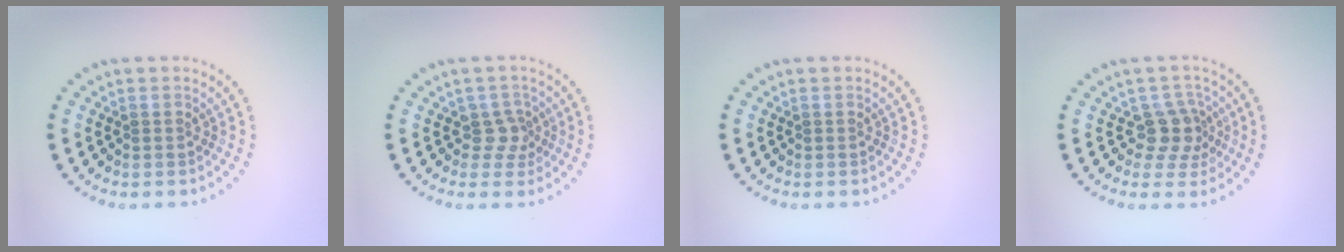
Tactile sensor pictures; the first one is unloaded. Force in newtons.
{"total": 1.9, "press": 1.4, "slide": 1.3}
{"total": 0.0}
{"total": 2.8, "press": 2.1, "slide": 1.9}